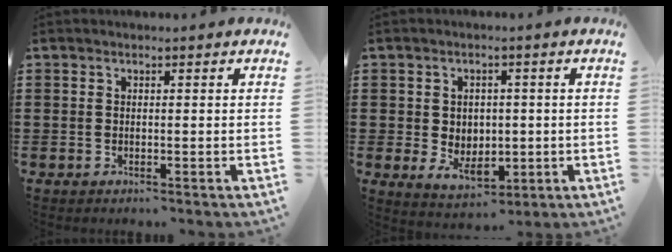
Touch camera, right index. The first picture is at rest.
{"total": 4.0, "force": [-0.2, 3.4, 2.0], "torque": [-0.034, 0.003, -0.008]}